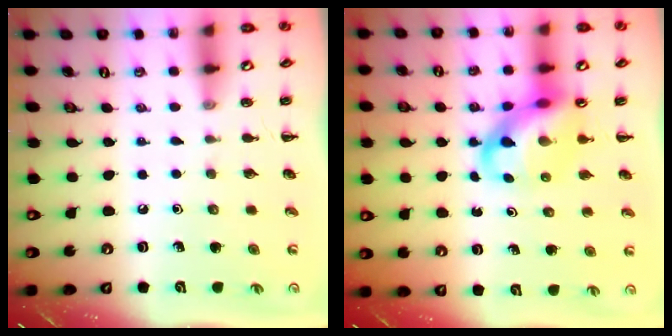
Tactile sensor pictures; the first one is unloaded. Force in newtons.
{"total": 10.6, "press": 10.2, "slide": 3.0}